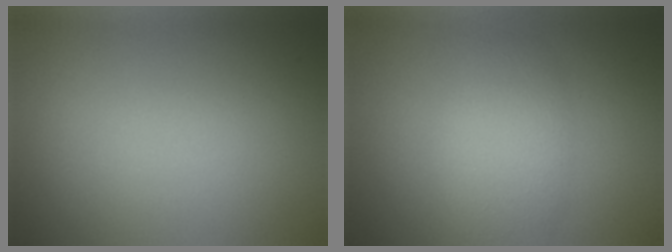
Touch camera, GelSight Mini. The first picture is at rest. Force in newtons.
{"total": 4.2, "press": 4.2, "slide": 0.2}